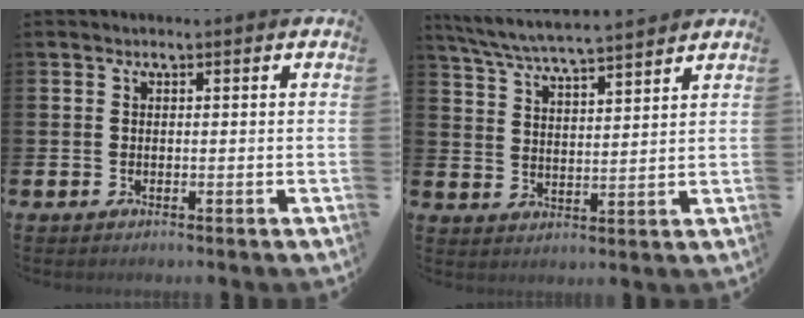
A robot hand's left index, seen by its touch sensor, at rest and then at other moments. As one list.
[{"total": 6.2, "force": [6.0, 0.0, 1.6], "torque": [-0.060, -0.035, 0.107]}]